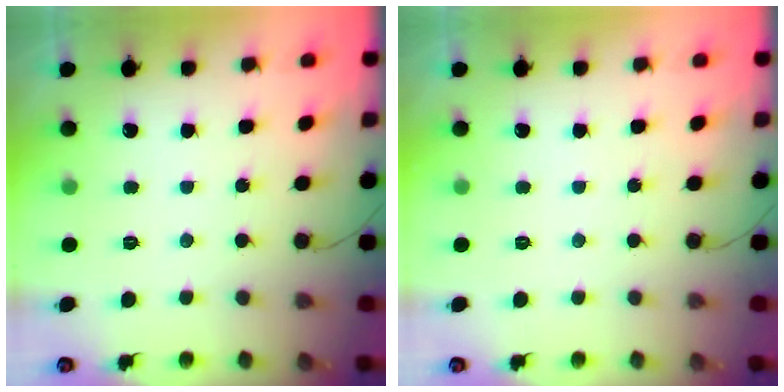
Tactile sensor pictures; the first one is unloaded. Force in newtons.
{"total": 0.0}